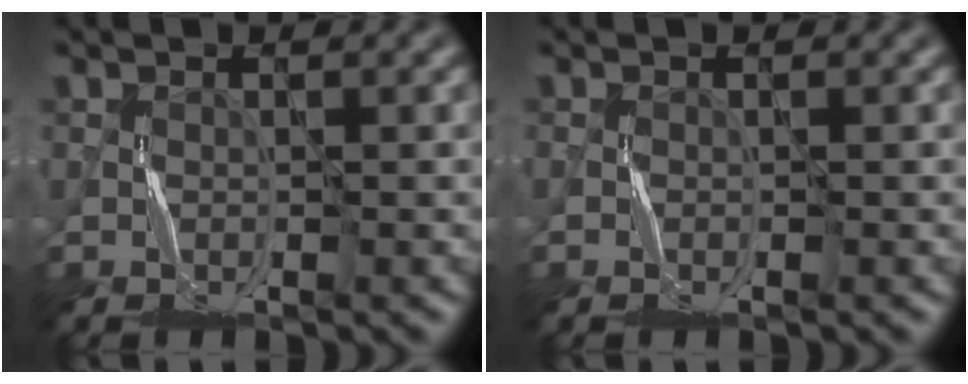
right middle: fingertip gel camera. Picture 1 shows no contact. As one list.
[{"total": 0.5, "force": [-0.4, 0.3, 0.2], "torque": [-0.006, 0.000, -0.007]}]